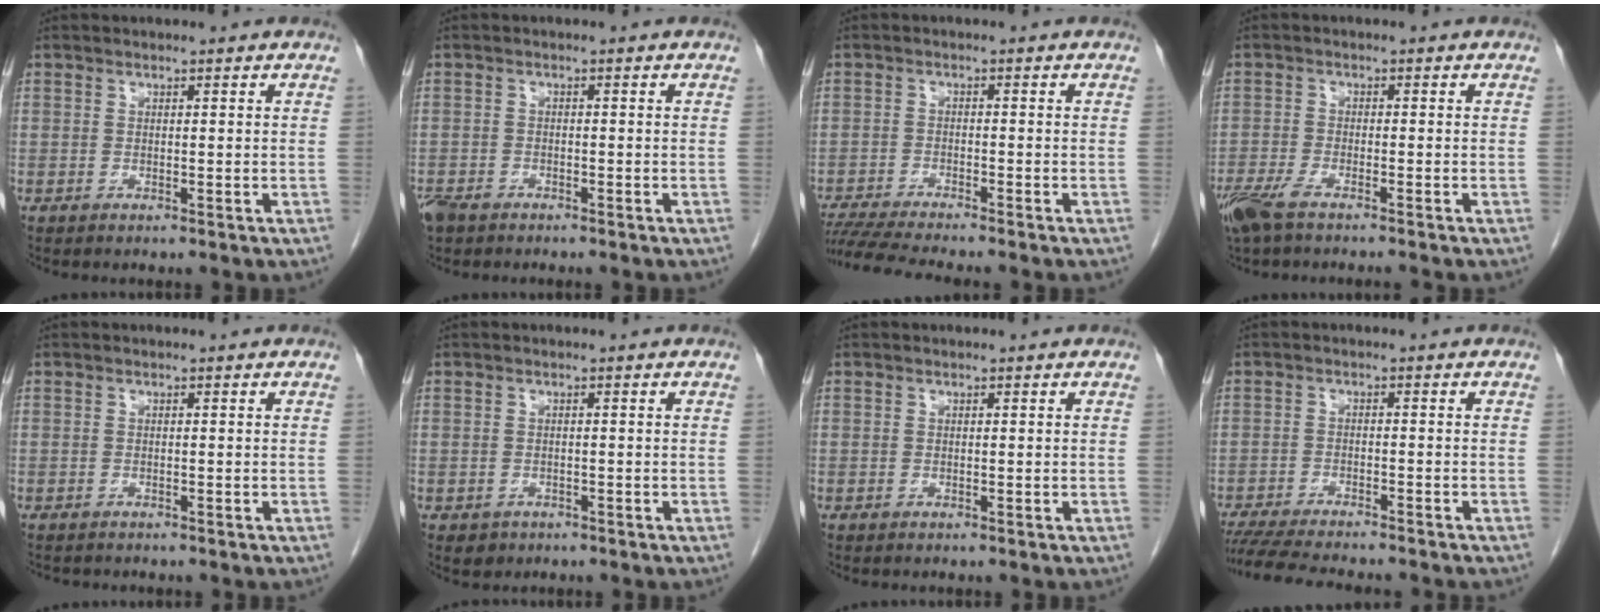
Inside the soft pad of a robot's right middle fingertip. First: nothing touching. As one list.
[{"total": 3.0, "force": [-2.3, 1.4, 1.2], "torque": [-0.025, -0.001, -0.040]}, {"total": 8.6, "force": [-7.7, -0.6, 3.8], "torque": [-0.059, -0.019, -0.127]}, {"total": 5.9, "force": [-4.6, 0.9, 3.6], "torque": [-0.068, -0.013, -0.085]}, {"total": 1.6, "force": [-1.4, 0.6, 0.5], "torque": [-0.014, -0.003, -0.019]}, {"total": 1.7, "force": [-0.9, 1.4, 0.3], "torque": [-0.006, 0.004, -0.006]}, {"total": 0.0}, {"total": 13.4, "force": [-11.8, 1.6, 6.0], "torque": [-0.096, -0.021, -0.170]}]